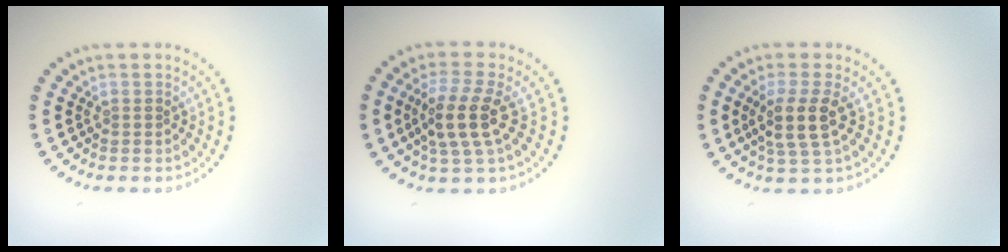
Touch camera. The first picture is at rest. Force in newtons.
{"total": 4.0, "press": 3.5, "slide": 1.9}
{"total": 3.4, "press": 2.8, "slide": 2.0}